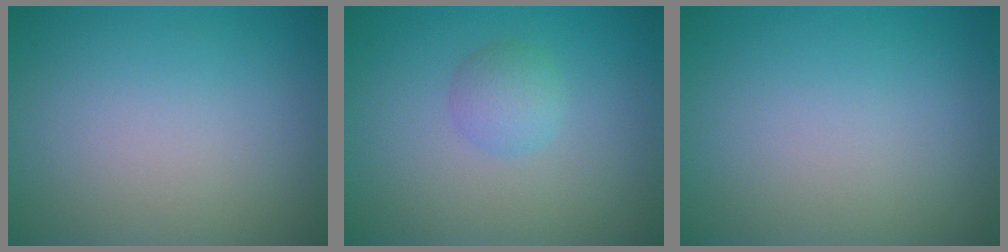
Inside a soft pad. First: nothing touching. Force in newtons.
{"total": 1.9, "press": 1.9, "slide": 0.1}
{"total": 0.0}